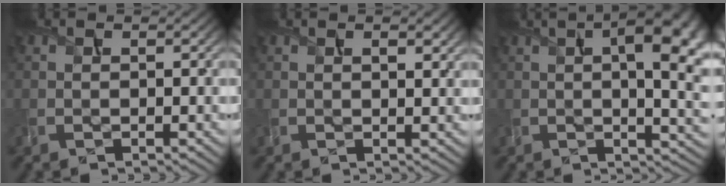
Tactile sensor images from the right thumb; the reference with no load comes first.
{"total": 2.4, "force": [1.4, 0.8, 1.9], "torque": [-0.034, 0.000, 0.026]}
{"total": 14.4, "force": [2.2, 5.9, 12.9], "torque": [-0.153, 0.014, 0.032]}